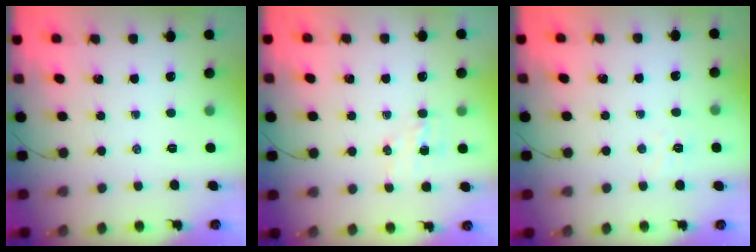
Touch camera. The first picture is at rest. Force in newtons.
{"total": 4.6, "press": 4.4, "slide": 1.2}
{"total": 3.2, "press": 3.1, "slide": 0.8}